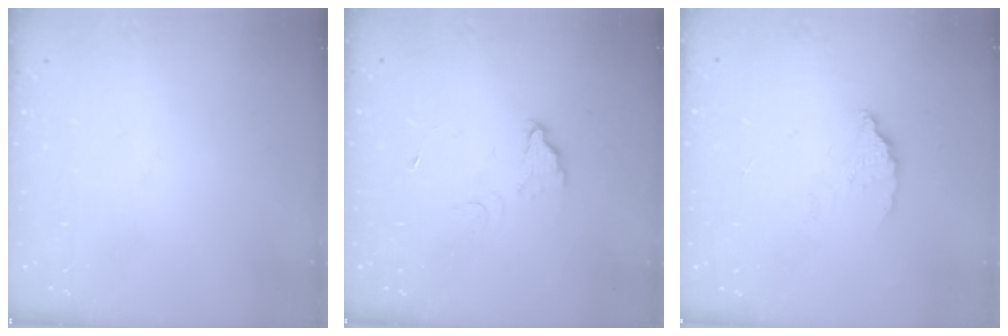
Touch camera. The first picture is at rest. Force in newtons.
{"total": 3.7, "press": 3.7, "slide": 0.3}
{"total": 3.8, "press": 3.8, "slide": 0.3}